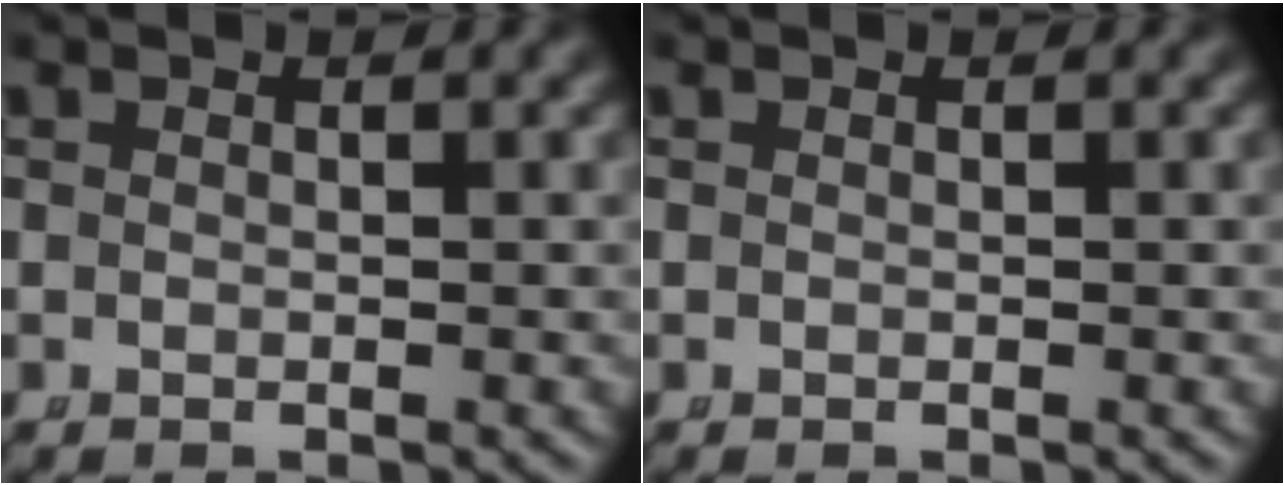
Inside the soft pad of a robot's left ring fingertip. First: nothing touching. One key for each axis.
{"total": 0.0}